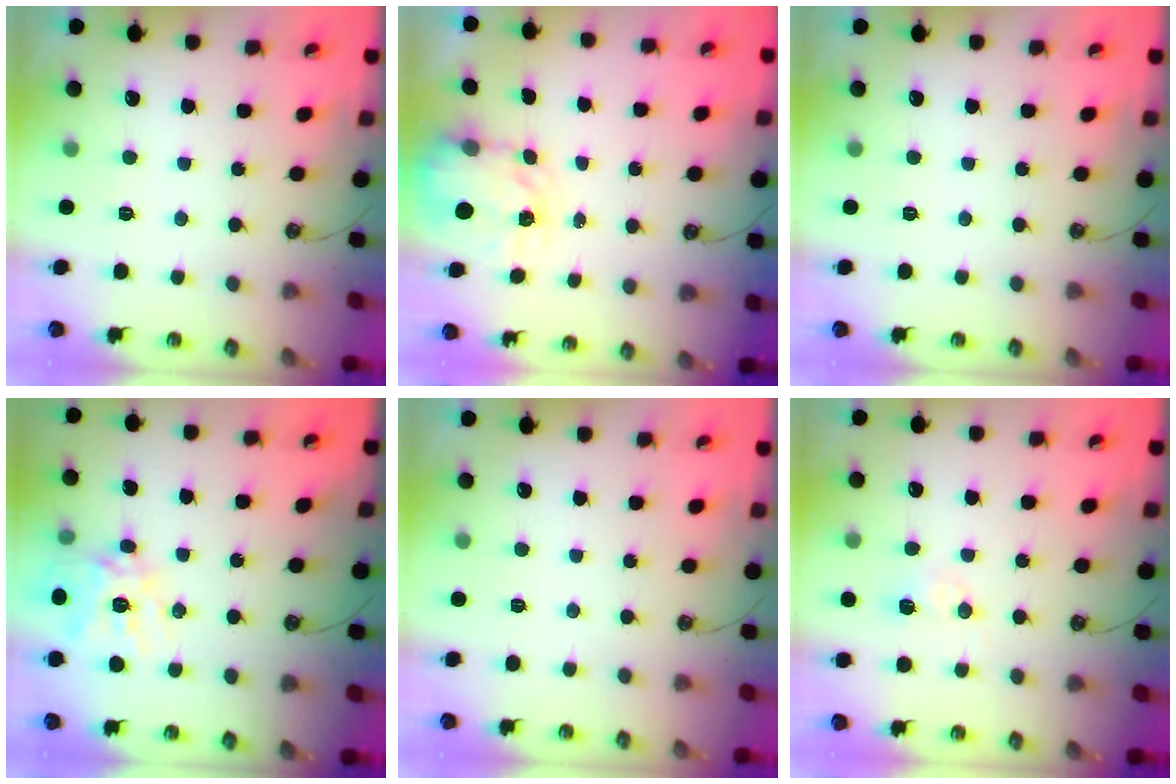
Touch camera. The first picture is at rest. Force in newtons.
{"total": 3.3, "press": 3.3, "slide": 0.4}
{"total": 0.0}
{"total": 15.1, "press": 15.0, "slide": 1.3}
{"total": 0.0}
{"total": 4.4, "press": 4.4, "slide": 0.5}